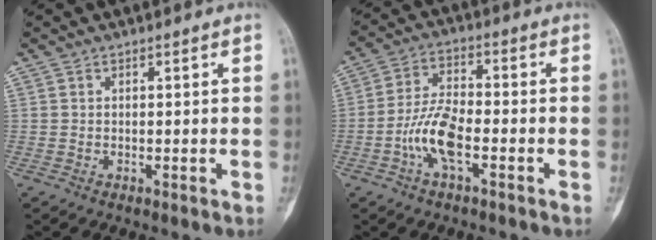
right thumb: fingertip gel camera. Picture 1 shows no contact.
{"total": 8.6, "force": [-3.1, 3.3, 7.3], "torque": [-0.152, 0.025, -0.064]}